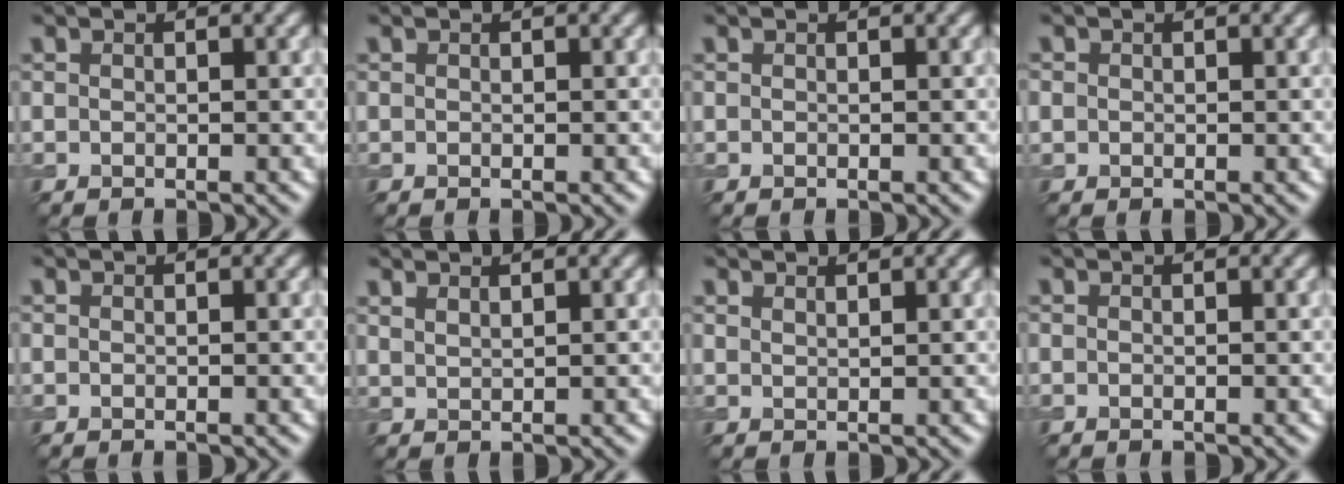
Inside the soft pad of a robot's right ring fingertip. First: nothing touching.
{"total": 0.0}
{"total": 0.0}
{"total": 0.7, "force": [0.1, 0.6, 0.1], "torque": [0.004, -0.001, -0.001]}
{"total": 0.0}
{"total": 1.5, "force": [1.3, 0.3, 0.6], "torque": [-0.006, 0.001, 0.023]}
{"total": 1.1, "force": [1.0, 0.1, 0.3], "torque": [0.000, 0.000, 0.014]}
{"total": 0.0}